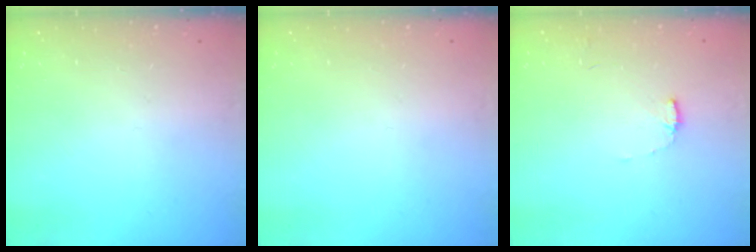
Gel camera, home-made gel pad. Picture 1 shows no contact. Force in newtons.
{"total": 0.0}
{"total": 5.8, "press": 5.8, "slide": 0.5}